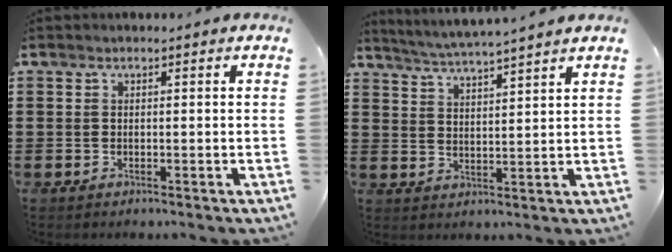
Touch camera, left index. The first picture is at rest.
{"total": 3.8, "force": [3.6, -1.0, 0.9], "torque": [-0.031, -0.024, 0.062]}